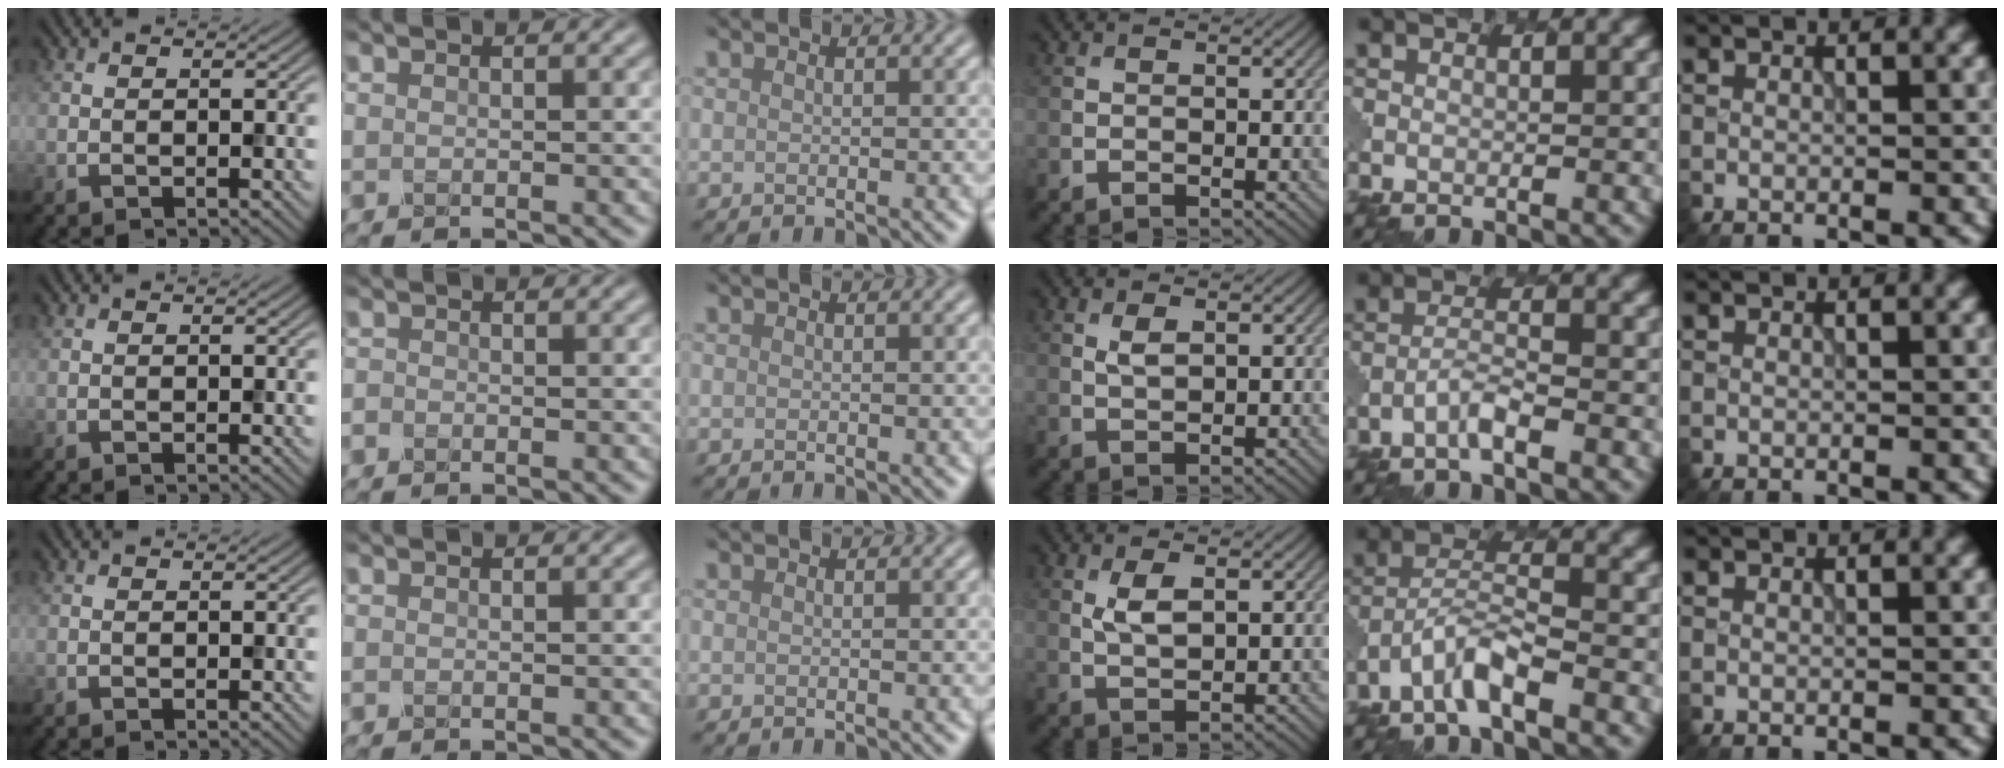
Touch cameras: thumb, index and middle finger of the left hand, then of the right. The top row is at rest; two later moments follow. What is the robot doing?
{"motion": "extract", "object": "pen bag"}